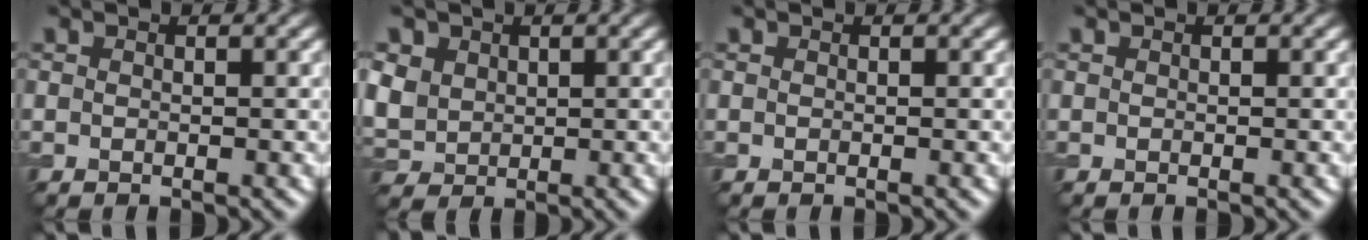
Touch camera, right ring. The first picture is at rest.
{"total": 3.7, "force": [1.5, 3.1, 1.5], "torque": [-0.072, 0.011, 0.042]}
{"total": 0.0}
{"total": 0.0}